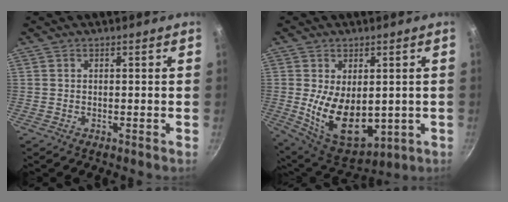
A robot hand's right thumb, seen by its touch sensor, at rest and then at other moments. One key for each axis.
{"total": 14.9, "fx": -0.6, "fy": 9.1, "fz": 11.8, "tx": -0.179, "ty": -0.027, "tz": 0.019}